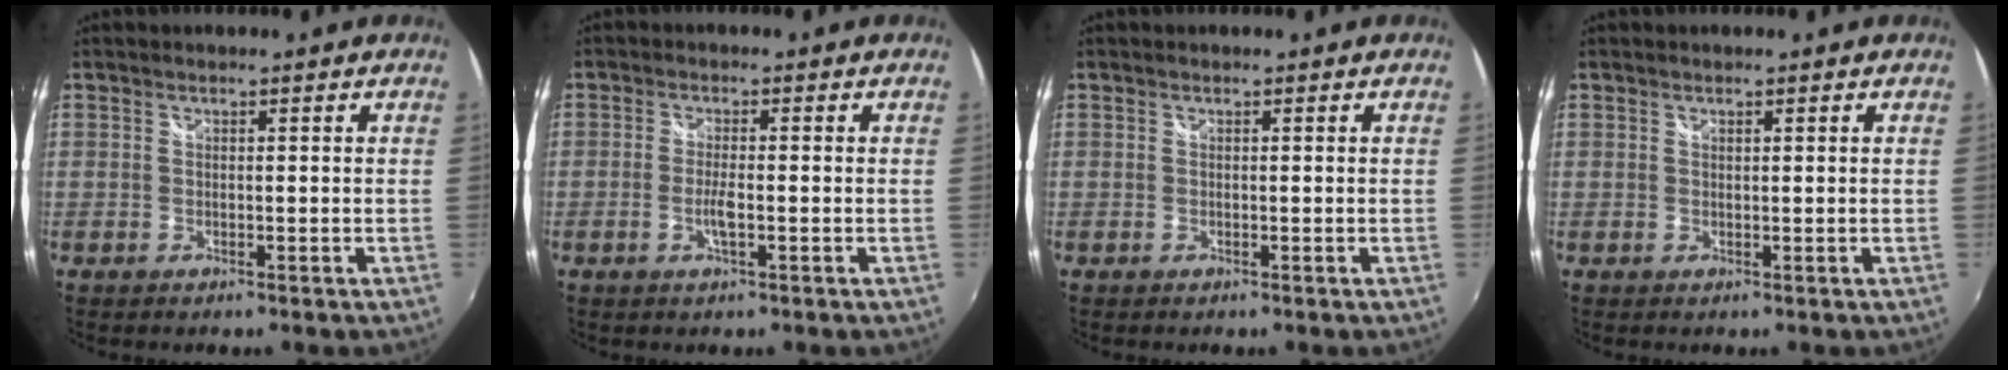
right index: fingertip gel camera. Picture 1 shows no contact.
{"total": 2.9, "force": [-0.9, 0.5, 2.7], "torque": [-0.054, -0.003, -0.018]}
{"total": 0.0}
{"total": 0.0}